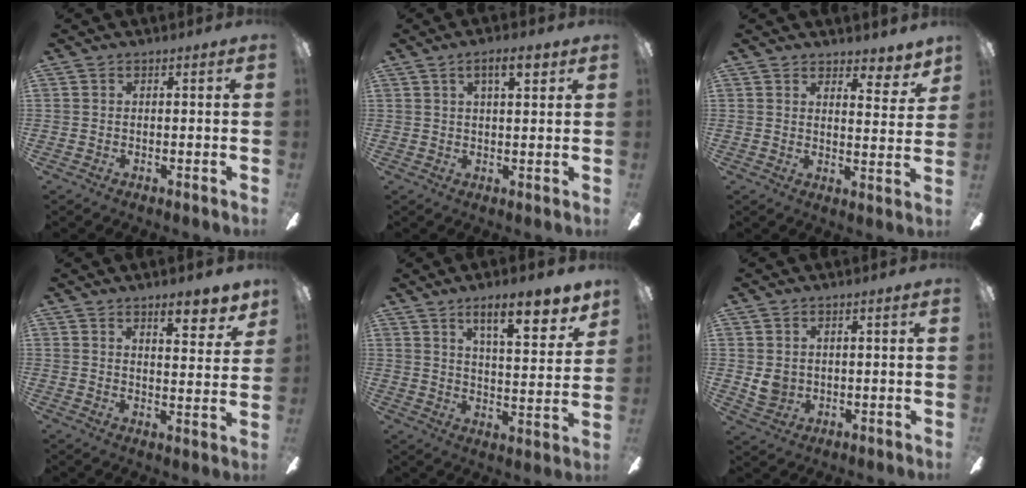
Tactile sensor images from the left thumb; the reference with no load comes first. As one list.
[{"total": 7.4, "force": [3.9, 2.1, 6.0], "torque": [-0.091, -0.007, 0.060]}, {"total": 5.3, "force": [4.5, 1.7, 2.3], "torque": [-0.025, -0.032, 0.076]}, {"total": 8.2, "force": [6.0, 2.5, 5.0], "torque": [-0.055, -0.035, 0.095]}, {"total": 13.9, "force": [9.5, 4.0, 9.2], "torque": [-0.127, -0.051, 0.152]}, {"total": 4.6, "force": [1.0, 3.8, 2.4], "torque": [-0.048, 0.003, 0.020]}]